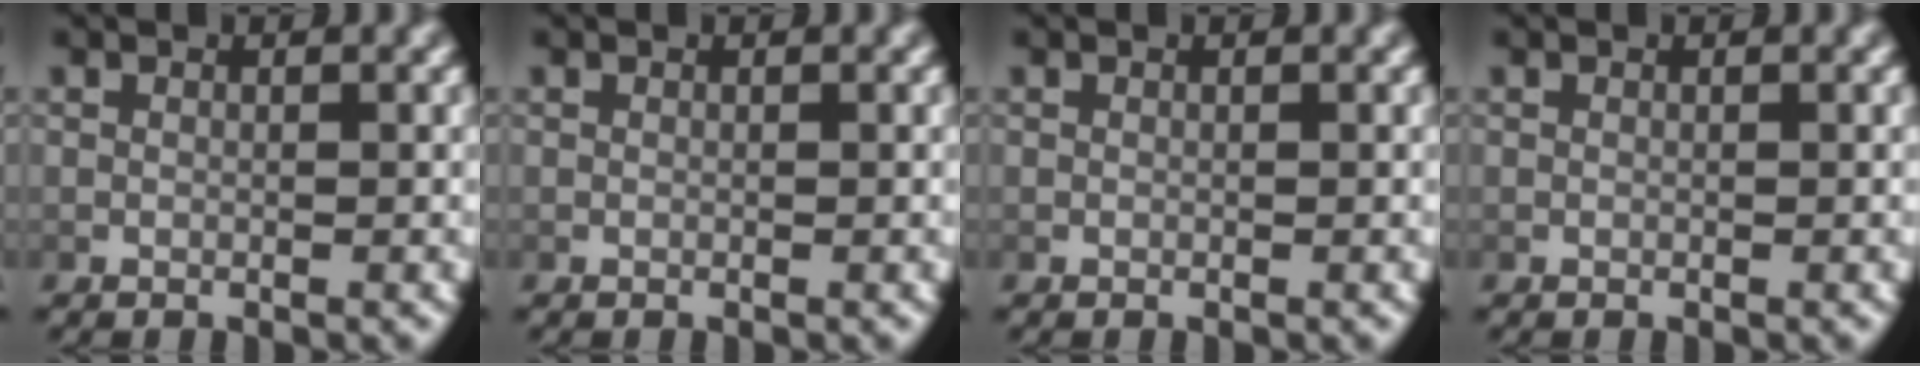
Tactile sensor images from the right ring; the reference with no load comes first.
{"total": 0.0}
{"total": 0.0}
{"total": 0.0}